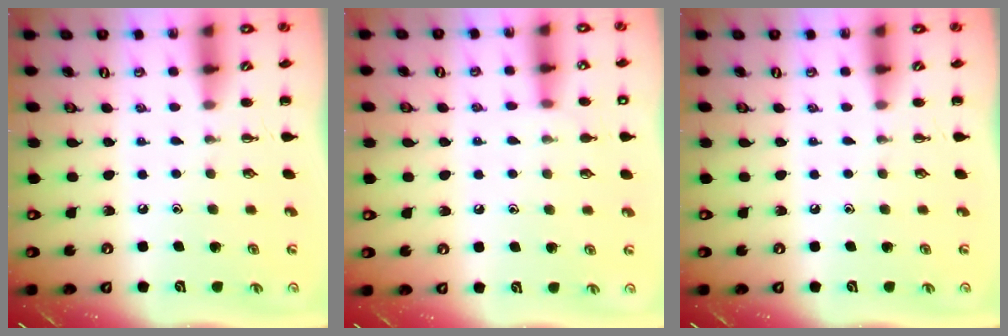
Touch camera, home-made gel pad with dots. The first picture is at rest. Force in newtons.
{"total": 7.2, "press": 6.7, "slide": 2.4}
{"total": 0.0}